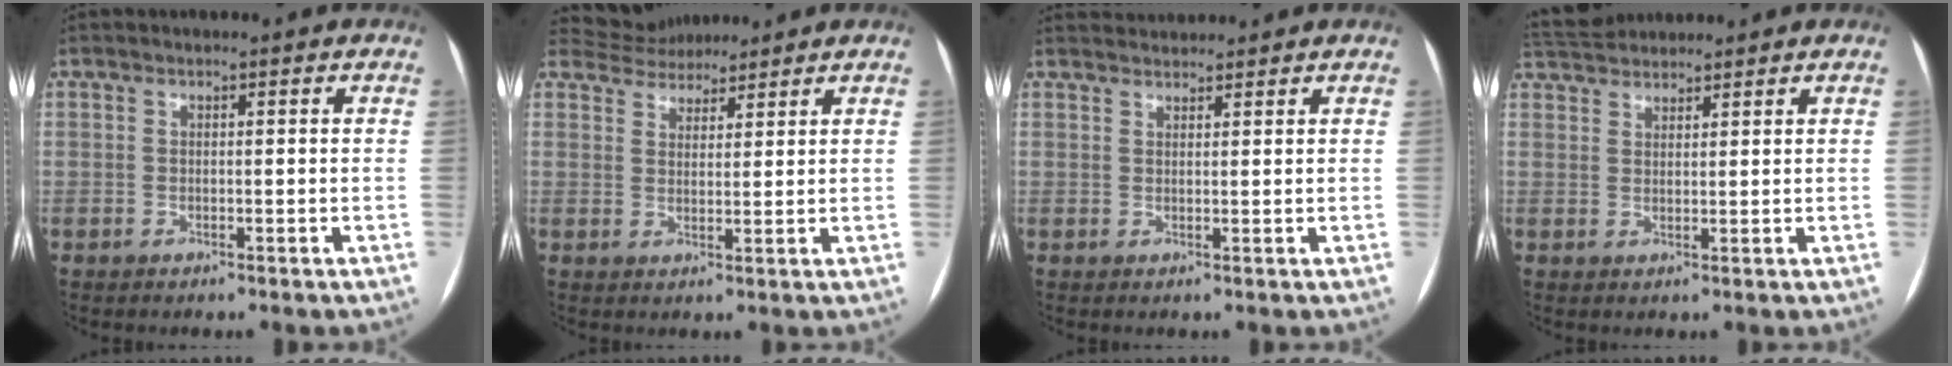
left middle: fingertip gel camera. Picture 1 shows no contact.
{"total": 6.0, "force": [5.8, 1.7, 0.3], "torque": [-0.009, 0.025, 0.096]}
{"total": 3.2, "force": [3.2, 0.3, -0.1], "torque": [-0.003, 0.028, 0.058]}
{"total": 6.5, "force": [6.2, 1.4, 1.5], "torque": [-0.033, 0.037, 0.112]}